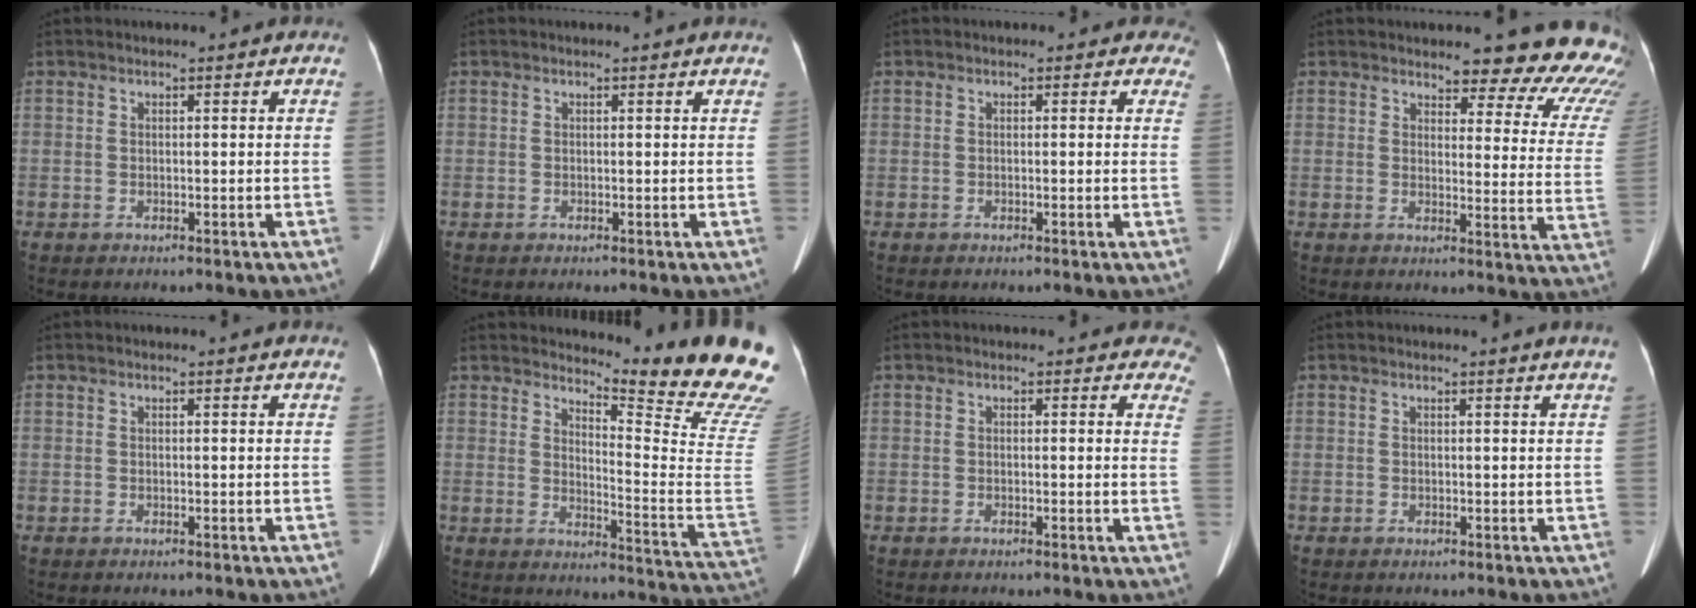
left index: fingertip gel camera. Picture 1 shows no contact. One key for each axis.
{"total": 1.1, "fx": 1.0, "fy": 0.3, "fz": 0.1, "tx": -0.016, "ty": 0.005, "tz": 0.005}
{"total": 2.2, "fx": 1.6, "fy": 1.5, "fz": 0.3, "tx": 0.020, "ty": -0.003, "tz": -0.008}
{"total": 17.3, "fx": 16.3, "fy": 4.1, "fz": 4.1, "tx": -0.011, "ty": -0.106, "tz": 0.149}
{"total": 1.9, "fx": 1.8, "fy": 0.3, "fz": 0.4, "tx": -0.014, "ty": 0.003, "tz": 0.010}
{"total": 19.8, "fx": 18.6, "fy": -0.4, "fz": 6.7, "tx": -0.102, "ty": -0.165, "tz": 0.211}
{"total": 4.4, "fx": 3.8, "fy": 2.0, "fz": 0.6, "tx": 0.028, "ty": -0.010, "tz": 0.005}
{"total": 1.8, "fx": 1.7, "fy": -0.3, "fz": 0.4, "tx": -0.014, "ty": -0.009, "tz": 0.011}